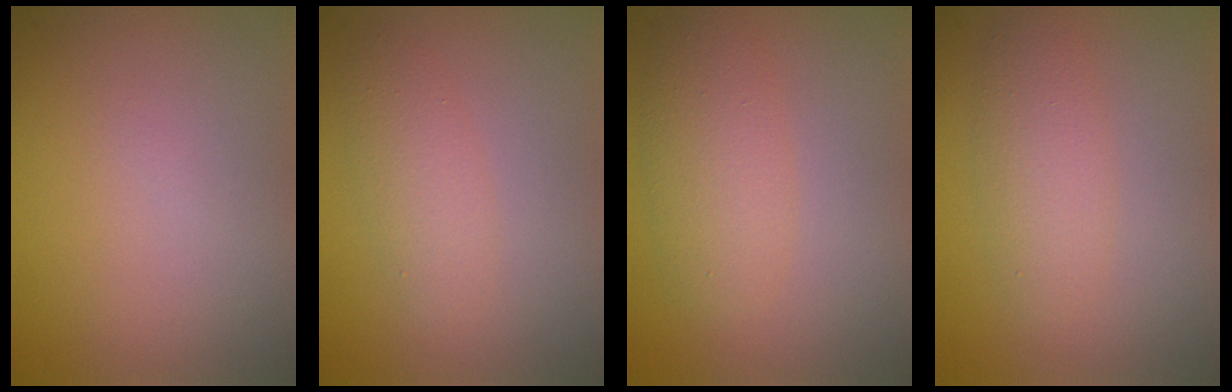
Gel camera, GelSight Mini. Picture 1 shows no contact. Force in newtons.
{"total": 2.3, "press": 2.3, "slide": 0.1}
{"total": 3.4, "press": 3.4, "slide": 0.1}
{"total": 2.9, "press": 2.9, "slide": 0.1}